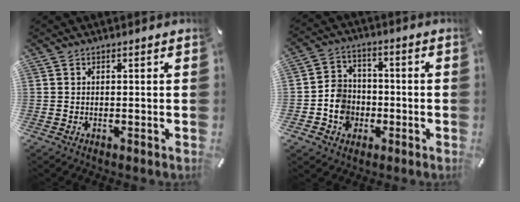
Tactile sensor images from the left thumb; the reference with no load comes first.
{"total": 8.5, "force": [-2.5, 7.7, 2.7], "torque": [-0.065, 0.024, -0.042]}